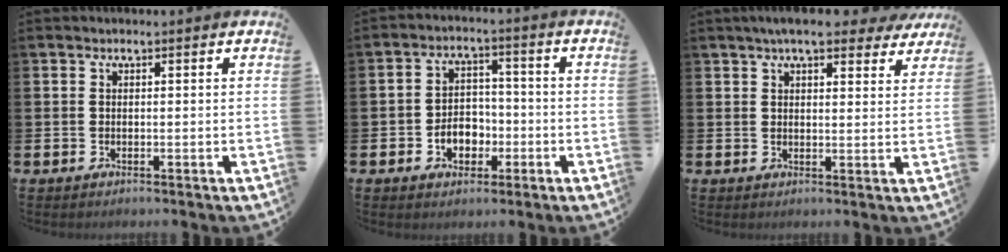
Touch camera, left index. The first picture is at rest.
{"total": 4.6, "force": [-1.7, 3.5, 2.4], "torque": [-0.034, 0.002, -0.040]}
{"total": 6.2, "force": [5.3, 1.4, 2.9], "torque": [-0.049, -0.017, 0.092]}